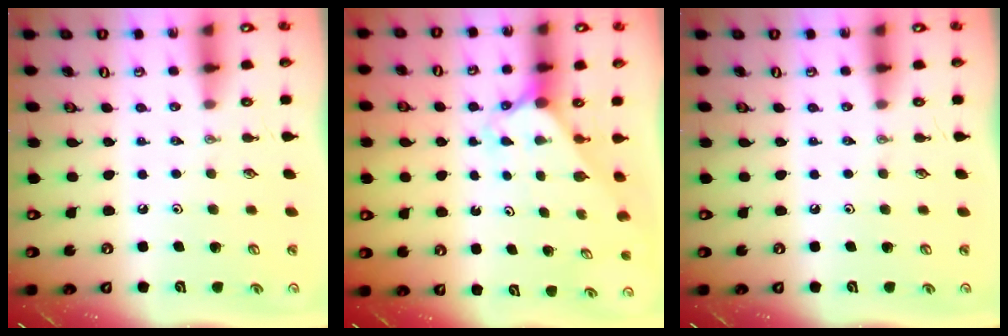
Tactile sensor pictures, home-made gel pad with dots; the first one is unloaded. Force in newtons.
{"total": 2.2, "press": 2.2, "slide": 0.2}
{"total": 0.0}